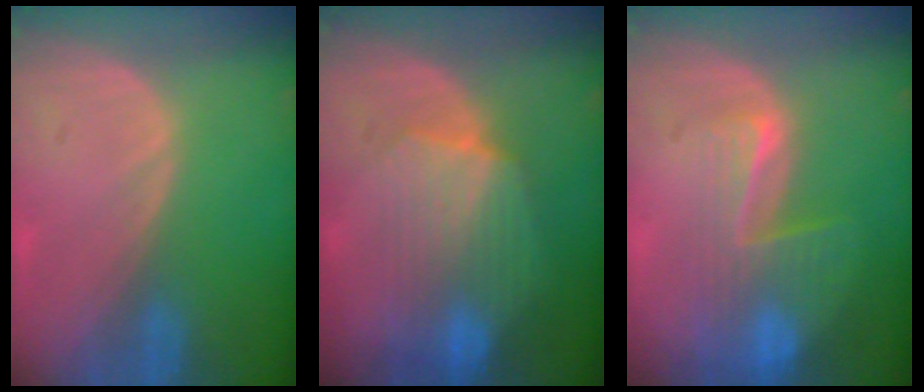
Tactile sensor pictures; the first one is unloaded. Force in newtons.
{"total": 8.3, "press": 8.1, "slide": 1.7}
{"total": 8.5, "press": 7.1, "slide": 4.6}